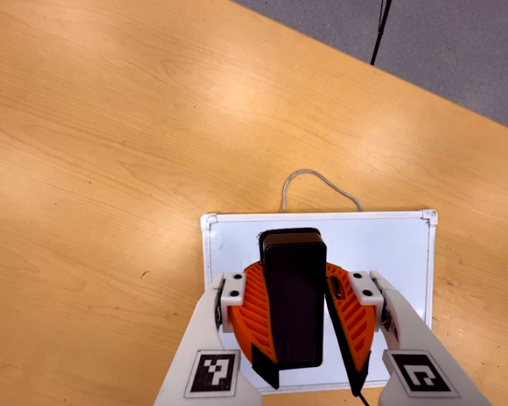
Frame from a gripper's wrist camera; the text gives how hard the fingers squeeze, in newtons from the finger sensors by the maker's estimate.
{"total": 9.5, "left": 9.7, "right": 9.2}